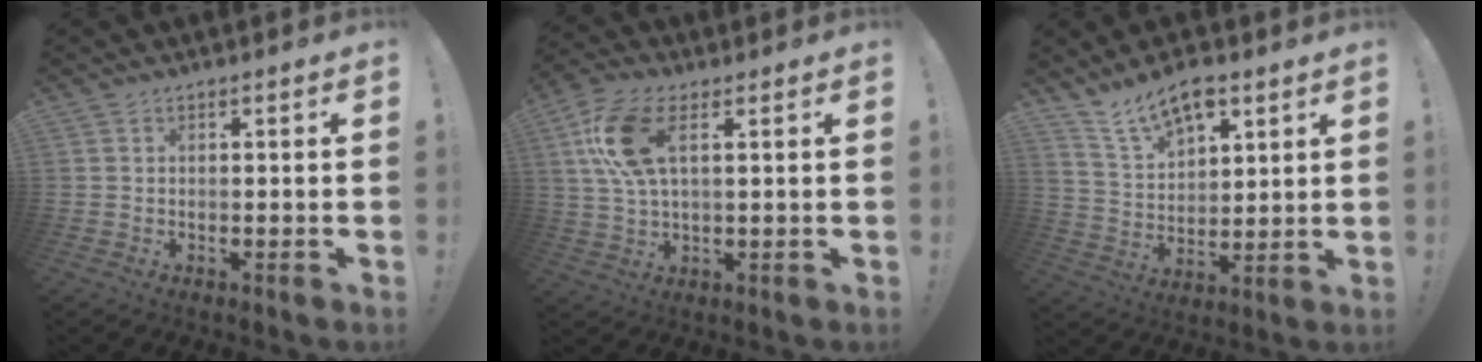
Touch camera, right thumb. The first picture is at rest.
{"total": 12.9, "force": [4.1, 6.3, 10.5], "torque": [-0.214, -0.003, 0.077]}
{"total": 12.0, "force": [8.5, 6.0, 5.9], "torque": [-0.100, -0.047, 0.157]}